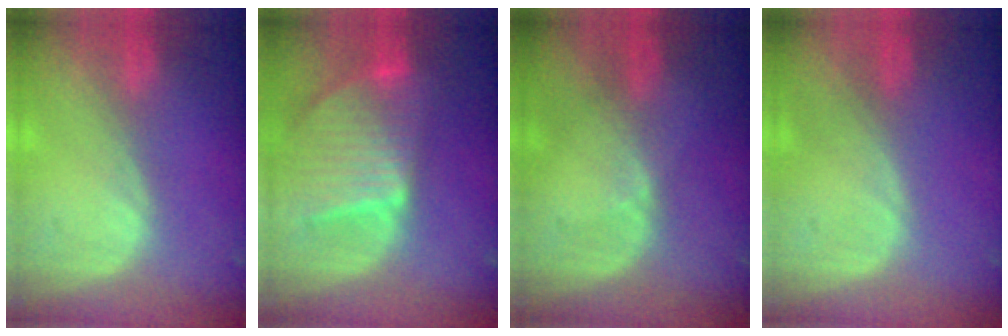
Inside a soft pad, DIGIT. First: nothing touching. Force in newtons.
{"total": 9.5, "press": 8.3, "slide": 4.7}
{"total": 1.4, "press": 0.9, "slide": 1.1}
{"total": 0.0}